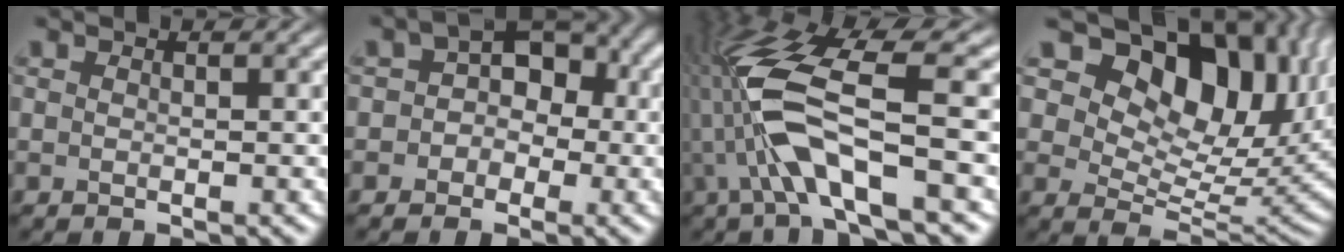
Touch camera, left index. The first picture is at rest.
{"total": 3.7, "force": [-0.2, 2.9, 2.4], "torque": [-0.024, 0.016, -0.005]}
{"total": 9.1, "force": [-2.2, 2.3, 8.6], "torque": [-0.186, 0.017, -0.036]}
{"total": 13.3, "force": [6.8, 7.7, 8.5], "torque": [-0.129, 0.013, 0.116]}